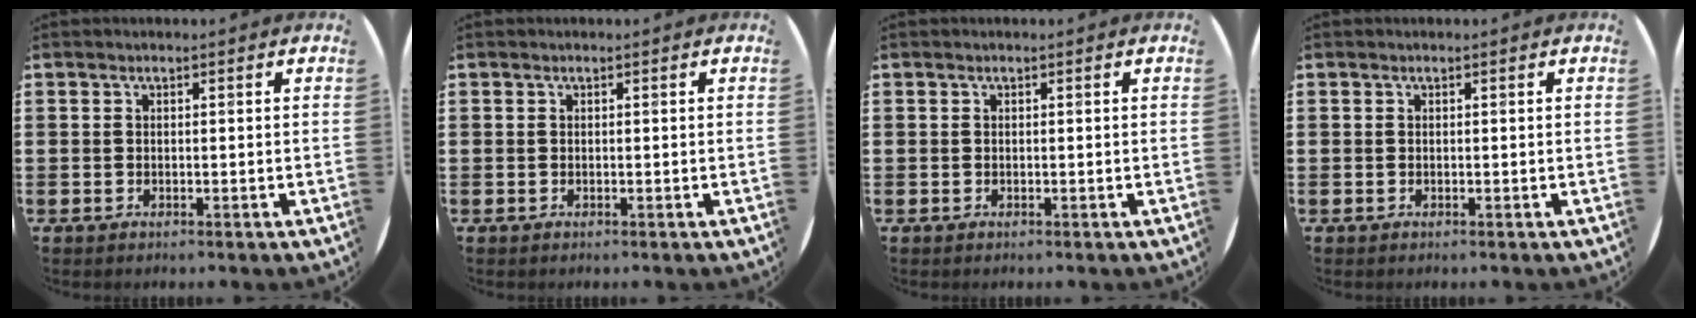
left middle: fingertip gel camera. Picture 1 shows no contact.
{"total": 0.0}
{"total": 0.0}
{"total": 0.0}